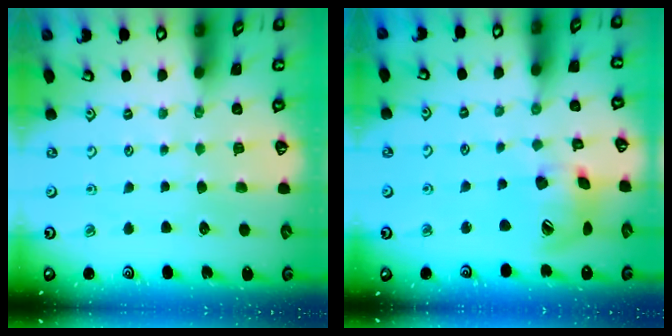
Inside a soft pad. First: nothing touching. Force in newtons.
{"total": 16.0, "press": 15.8, "slide": 2.3}